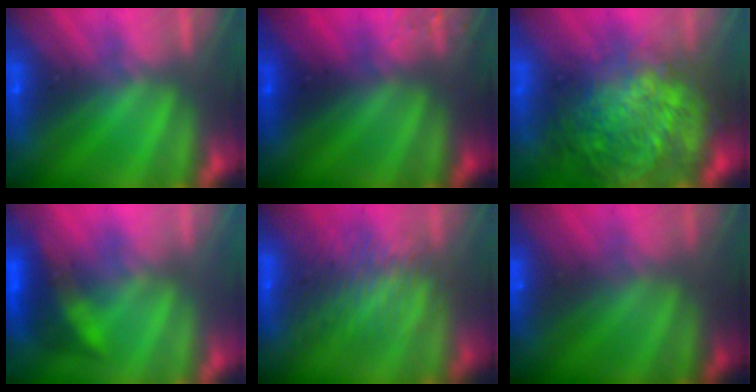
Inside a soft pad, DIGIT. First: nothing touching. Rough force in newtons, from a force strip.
{"total": 3.2}
{"total": 8.8}
{"total": 3.2}
{"total": 2.9}
{"total": 2.3}